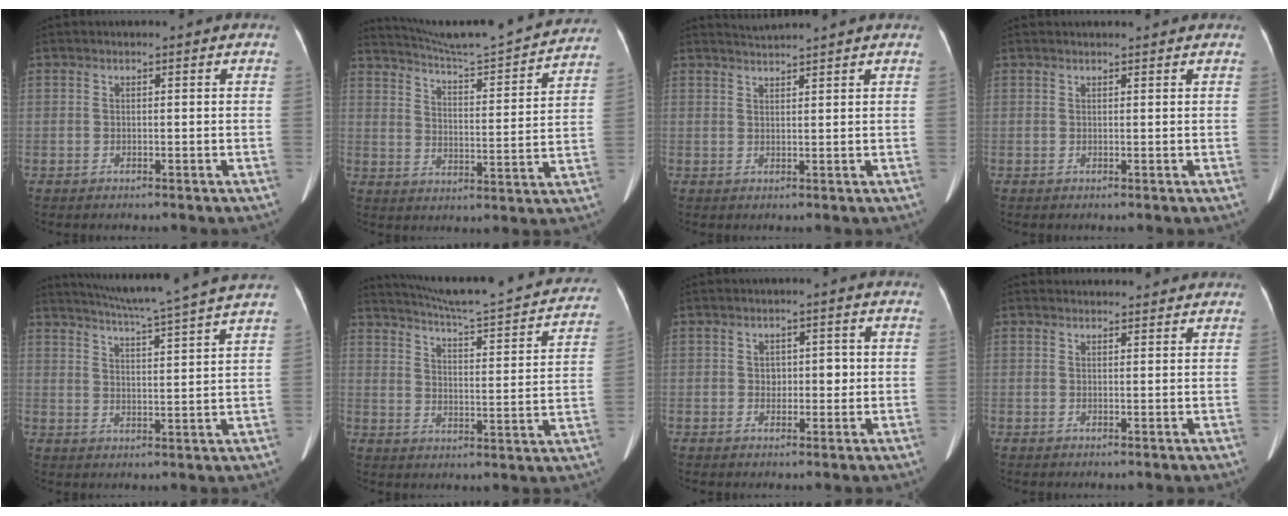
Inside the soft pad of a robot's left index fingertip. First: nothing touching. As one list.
[{"total": 19.8, "force": [18.7, 0.0, 6.5], "torque": [-0.110, -0.035, 0.253]}, {"total": 2.8, "force": [2.7, -0.9, 0.2], "torque": [-0.003, 0.011, 0.052]}, {"total": 2.7, "force": [2.6, 0.4, 0.6], "torque": [-0.013, 0.020, 0.031]}, {"total": 15.3, "force": [13.5, -1.9, 6.9], "torque": [-0.123, -0.017, 0.180]}, {"total": 25.5, "force": [23.3, 2.0, 10.1], "torque": [-0.153, -0.044, 0.295]}, {"total": 2.9, "force": [0.1, 2.0, 2.1], "torque": [-0.026, 0.011, 0.005]}, {"total": 4.2, "force": [4.0, 1.1, 0.5], "torque": [-0.009, 0.018, 0.047]}]